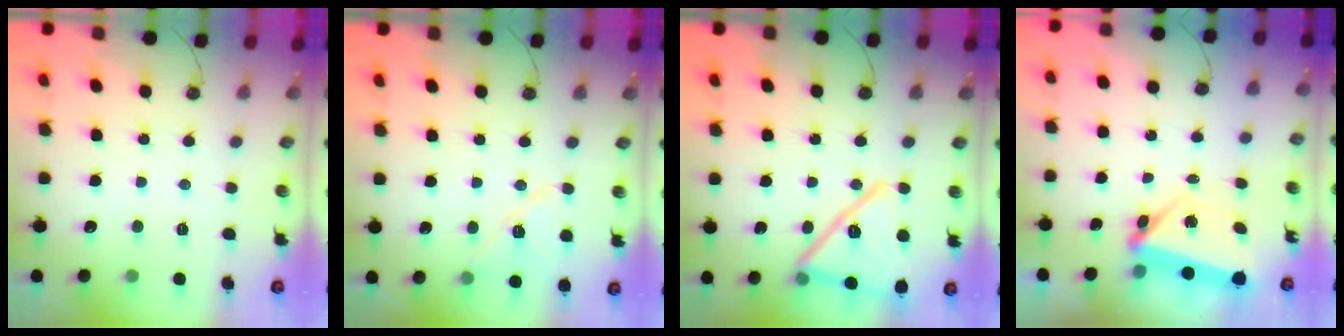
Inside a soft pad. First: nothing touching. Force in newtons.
{"total": 10.7, "press": 10.6, "slide": 1.4}
{"total": 21.2, "press": 18.4, "slide": 10.5}
{"total": 5.7, "press": 5.7, "slide": 0.7}